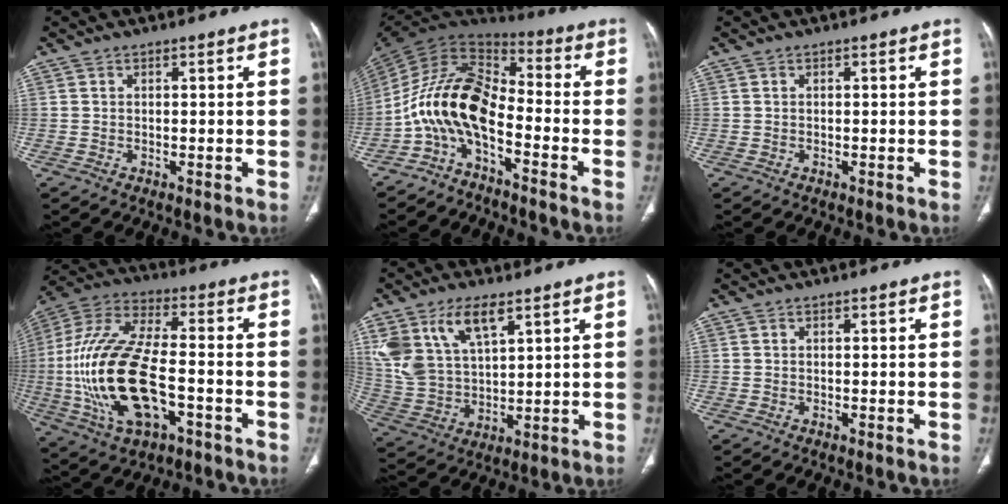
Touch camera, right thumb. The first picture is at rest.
{"total": 13.3, "force": [-5.2, 6.4, 10.5], "torque": [-0.197, 0.083, -0.111]}
{"total": 0.0}
{"total": 23.6, "force": [-4.8, 11.1, 20.3], "torque": [-0.437, 0.020, -0.077]}
{"total": 13.8, "force": [7.1, 6.9, 9.6], "torque": [-0.188, -0.016, 0.152]}
{"total": 0.0}